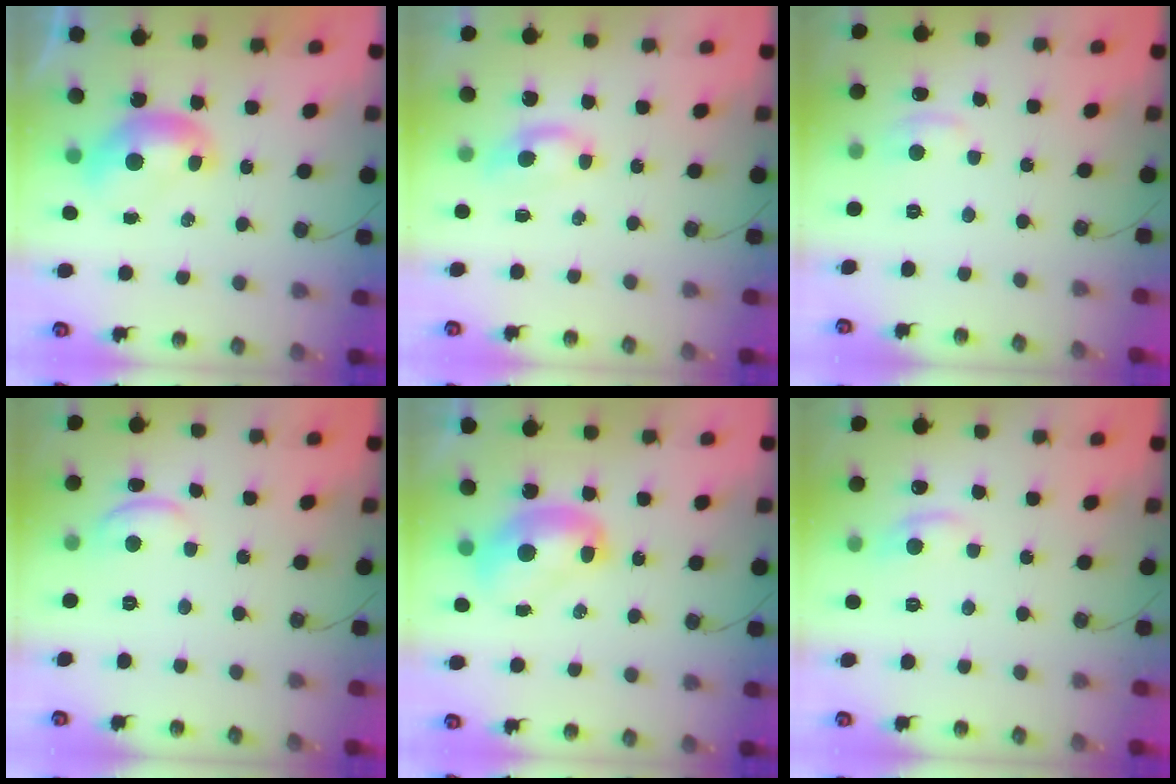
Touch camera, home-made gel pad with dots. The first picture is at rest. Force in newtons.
{"total": 0.9, "press": 0.8, "slide": 0.4}
{"total": 1.2, "press": 0.9, "slide": 0.7}
{"total": 1.7, "press": 1.7, "slide": 0.4}
{"total": 2.5, "press": 2.5, "slide": 0.2}
{"total": 1.8, "press": 1.6, "slide": 0.8}